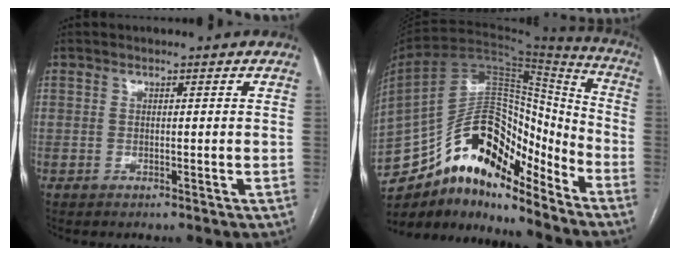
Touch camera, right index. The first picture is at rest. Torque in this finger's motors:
{"motor_torque": [0.83, -0.71, 0.18, 0.03]}